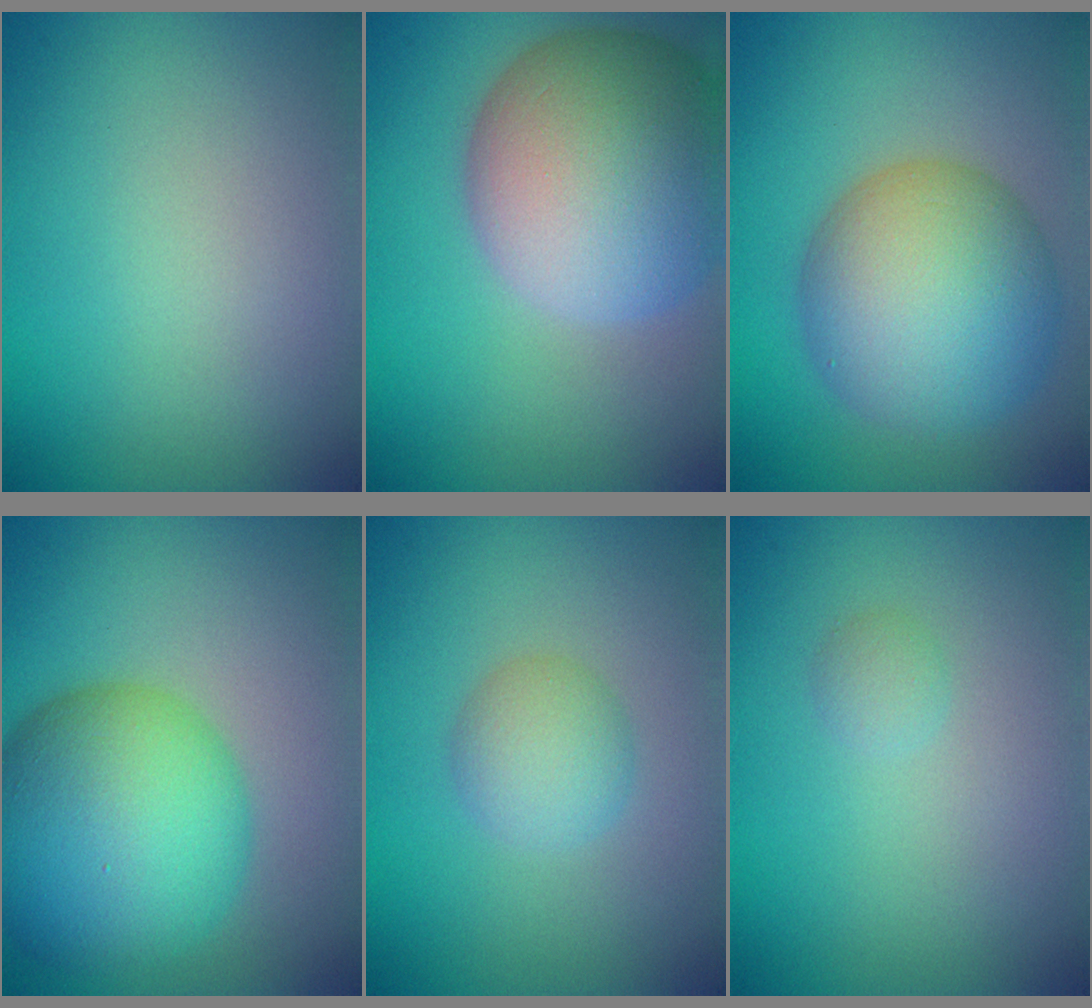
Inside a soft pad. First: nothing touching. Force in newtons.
{"total": 12.6, "press": 12.5, "slide": 1.0}
{"total": 9.9, "press": 9.8, "slide": 0.5}
{"total": 11.6, "press": 11.6, "slide": 0.4}
{"total": 2.6, "press": 2.6, "slide": 0.0}
{"total": 0.9, "press": 0.9, "slide": 0.0}